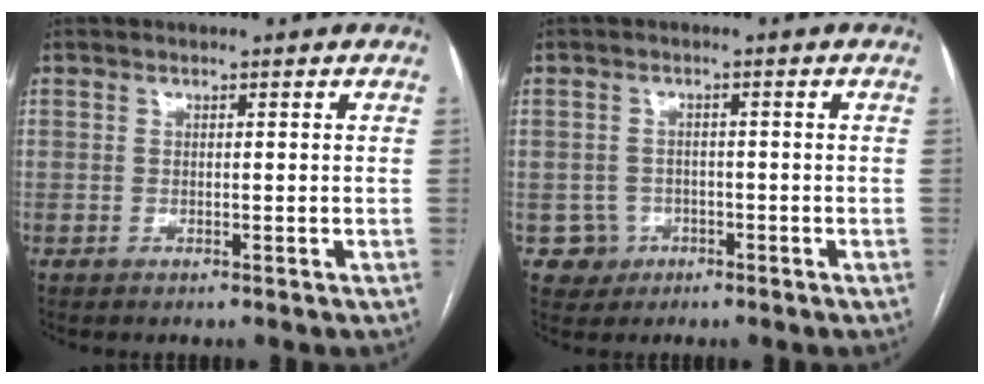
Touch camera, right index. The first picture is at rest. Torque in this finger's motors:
{"motor_torque": [-0.24, 0.12, -0.83, -0.20]}